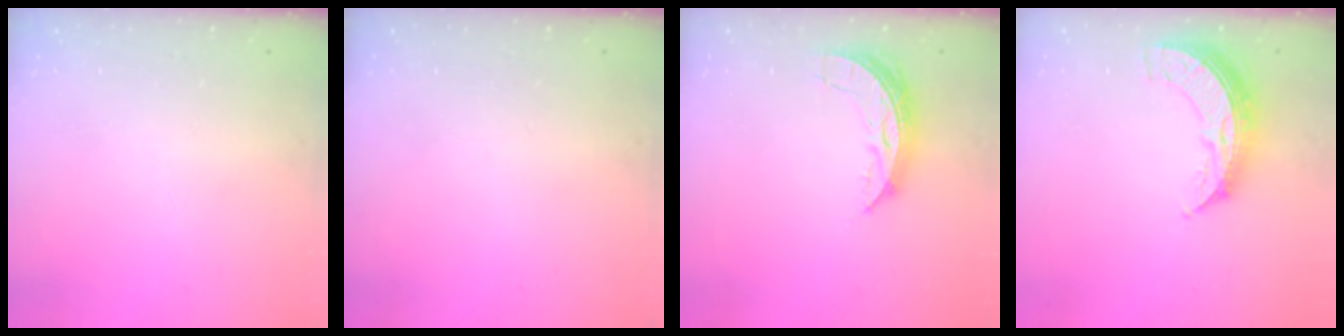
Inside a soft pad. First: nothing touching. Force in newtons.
{"total": 0.0}
{"total": 6.8, "press": 6.8, "slide": 0.4}
{"total": 9.0, "press": 9.0, "slide": 0.9}